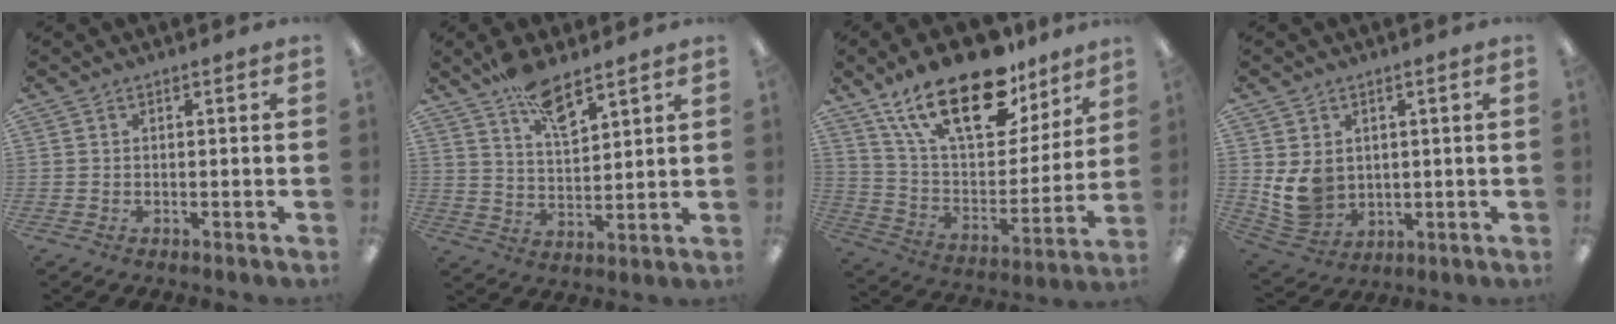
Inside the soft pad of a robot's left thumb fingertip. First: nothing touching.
{"total": 10.1, "force": [7.6, 3.6, 5.6], "torque": [-0.097, -0.040, 0.134]}
{"total": 25.1, "force": [16.5, 11.2, 15.3], "torque": [-0.271, -0.094, 0.286]}
{"total": 8.6, "force": [1.7, 7.3, 4.3], "torque": [-0.107, -0.008, 0.035]}